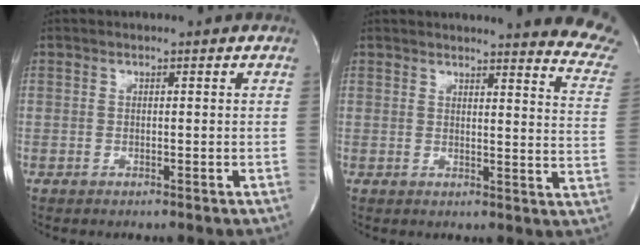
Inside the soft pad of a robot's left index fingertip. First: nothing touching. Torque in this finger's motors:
{"motor_torque": [0.06, -0.13, 0.39, 0.04]}